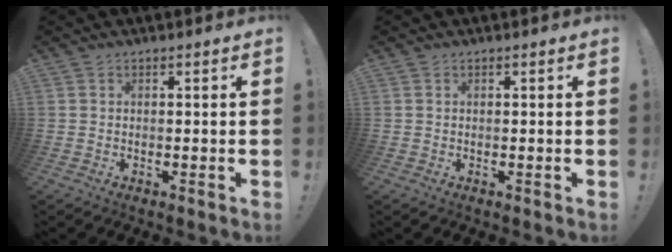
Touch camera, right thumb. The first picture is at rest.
{"total": 0.0}